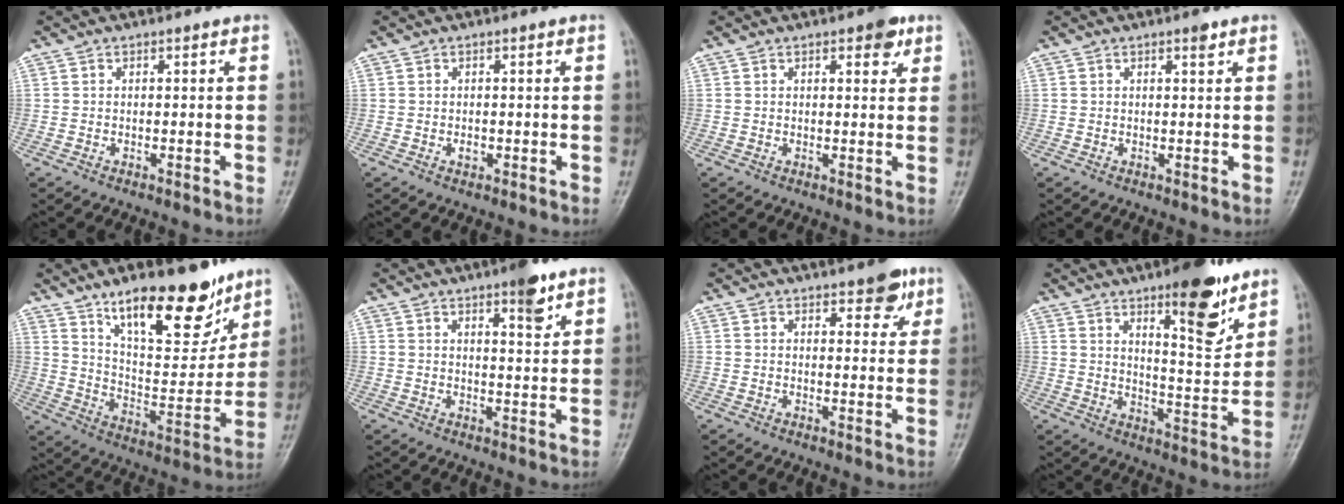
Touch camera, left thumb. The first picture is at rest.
{"total": 1.0, "force": [-0.2, 0.8, 0.7], "torque": [-0.007, 0.000, -0.002]}
{"total": 3.7, "force": [2.1, 1.6, 2.6], "torque": [-0.021, -0.006, 0.022]}
{"total": 1.8, "force": [1.2, 0.4, 1.3], "torque": [-0.017, -0.006, 0.017]}
{"total": 20.0, "force": [13.3, 7.5, 12.8], "torque": [-0.147, -0.082, 0.223]}
{"total": 5.7, "force": [3.7, 1.4, 4.1], "torque": [-0.049, -0.023, 0.051]}
{"total": 5.5, "force": [3.5, 2.4, 3.5], "torque": [-0.021, -0.017, 0.042]}
{"total": 13.8, "force": [8.6, 4.1, 10.0], "torque": [-0.114, -0.059, 0.129]}